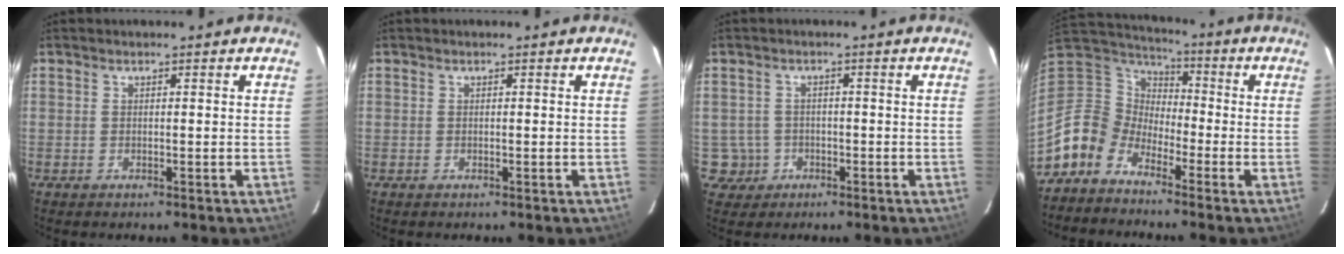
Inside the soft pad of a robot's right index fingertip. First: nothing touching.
{"total": 0.0}
{"total": 4.2, "force": [-1.3, 4.0, 0.0], "torque": [-0.006, 0.017, -0.019]}
{"total": 9.7, "force": [-6.9, 6.4, 2.0], "torque": [-0.054, 0.029, -0.159]}